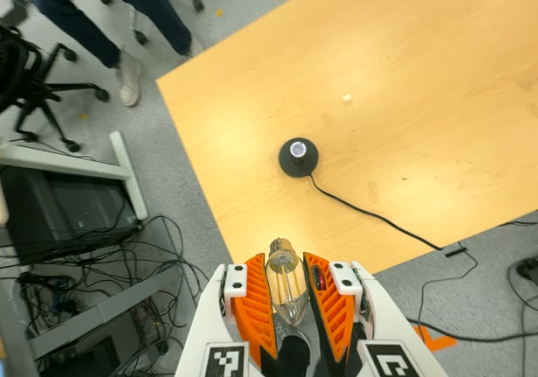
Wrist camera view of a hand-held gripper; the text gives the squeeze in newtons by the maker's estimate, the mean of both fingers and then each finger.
{"total": 11.1, "left": 11.1, "right": 11.0}